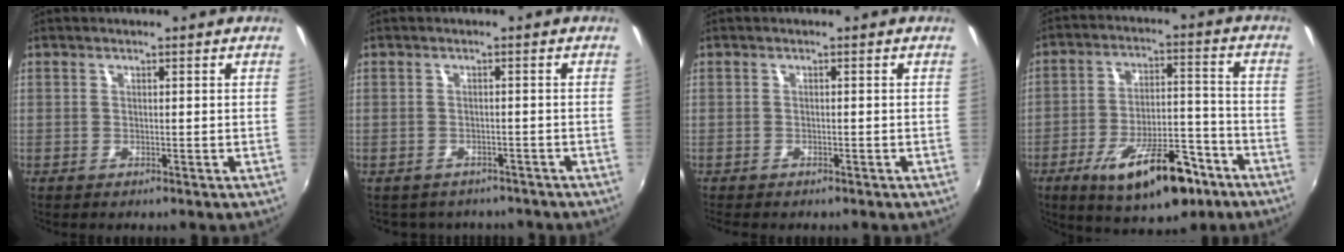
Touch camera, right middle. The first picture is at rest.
{"total": 5.7, "force": [-4.8, 2.8, 1.4], "torque": [-0.030, -0.015, -0.061]}
{"total": 2.0, "force": [-1.7, 0.8, 0.7], "torque": [-0.020, -0.010, -0.027]}
{"total": 16.3, "force": [-9.7, 6.0, 11.6], "torque": [-0.199, -0.003, -0.144]}